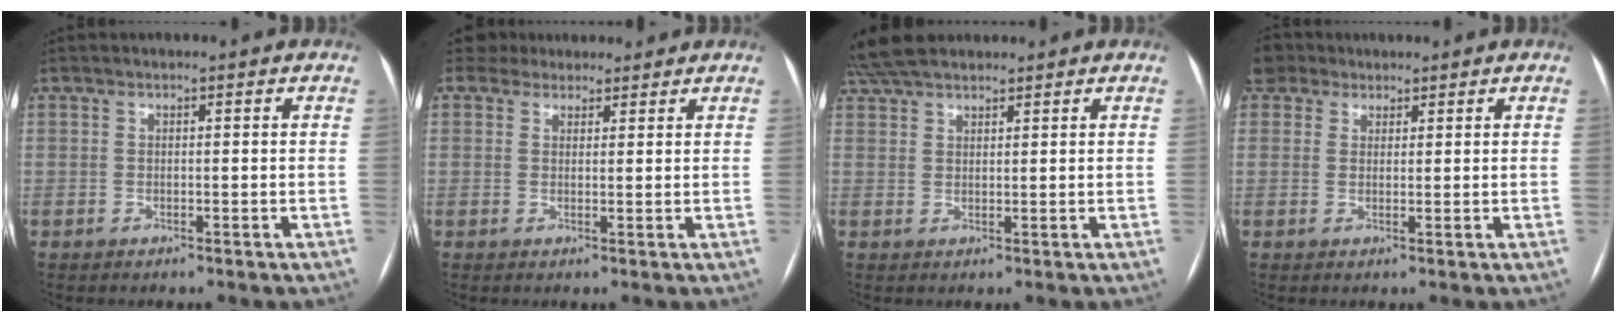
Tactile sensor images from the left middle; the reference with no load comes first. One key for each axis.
{"total": 5.9, "fx": 5.3, "fy": 2.7, "fz": 0.7, "tx": -0.001, "ty": 0.025, "tz": 0.070}
{"total": 7.1, "fx": 6.2, "fy": 2.1, "fz": 2.7, "tx": -0.057, "ty": 0.030, "tz": 0.119}
{"total": 3.0, "fx": 2.6, "fy": 1.3, "fz": -0.6, "tx": 0.006, "ty": 0.014, "tz": 0.051}